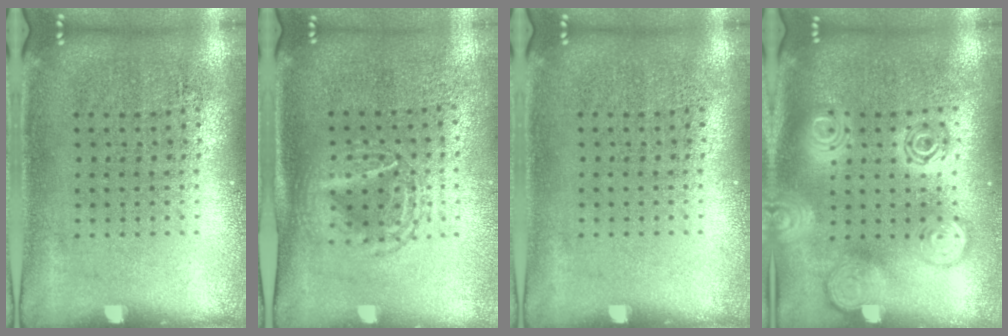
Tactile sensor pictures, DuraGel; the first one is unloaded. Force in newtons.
{"total": 1.5, "press": 1.3, "slide": 0.7}
{"total": 0.0}
{"total": 2.7, "press": 2.7, "slide": 0.3}